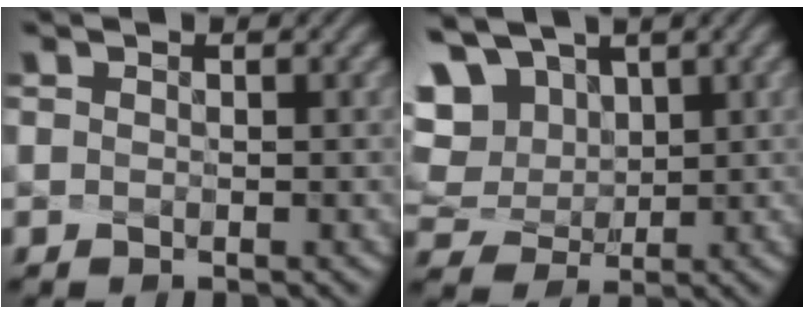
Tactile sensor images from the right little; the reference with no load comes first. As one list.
[{"total": 11.9, "force": [5.7, 8.3, 6.3], "torque": [-0.151, 0.030, 0.109]}]